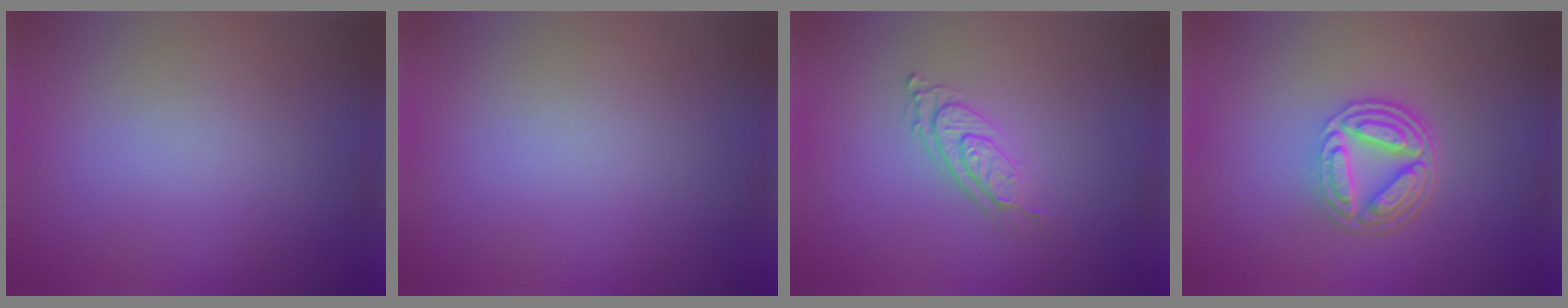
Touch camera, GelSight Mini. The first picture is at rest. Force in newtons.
{"total": 0.0}
{"total": 2.8, "press": 2.1, "slide": 1.9}
{"total": 5.1, "press": 3.8, "slide": 3.4}